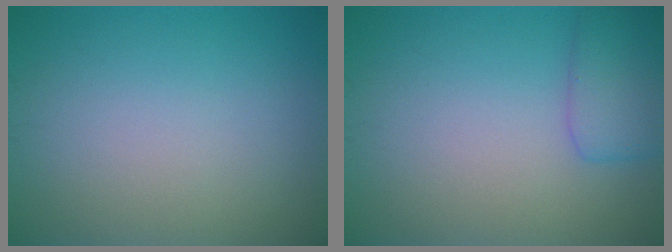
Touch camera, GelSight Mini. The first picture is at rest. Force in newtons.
{"total": 2.9, "press": 2.9, "slide": 0.1}